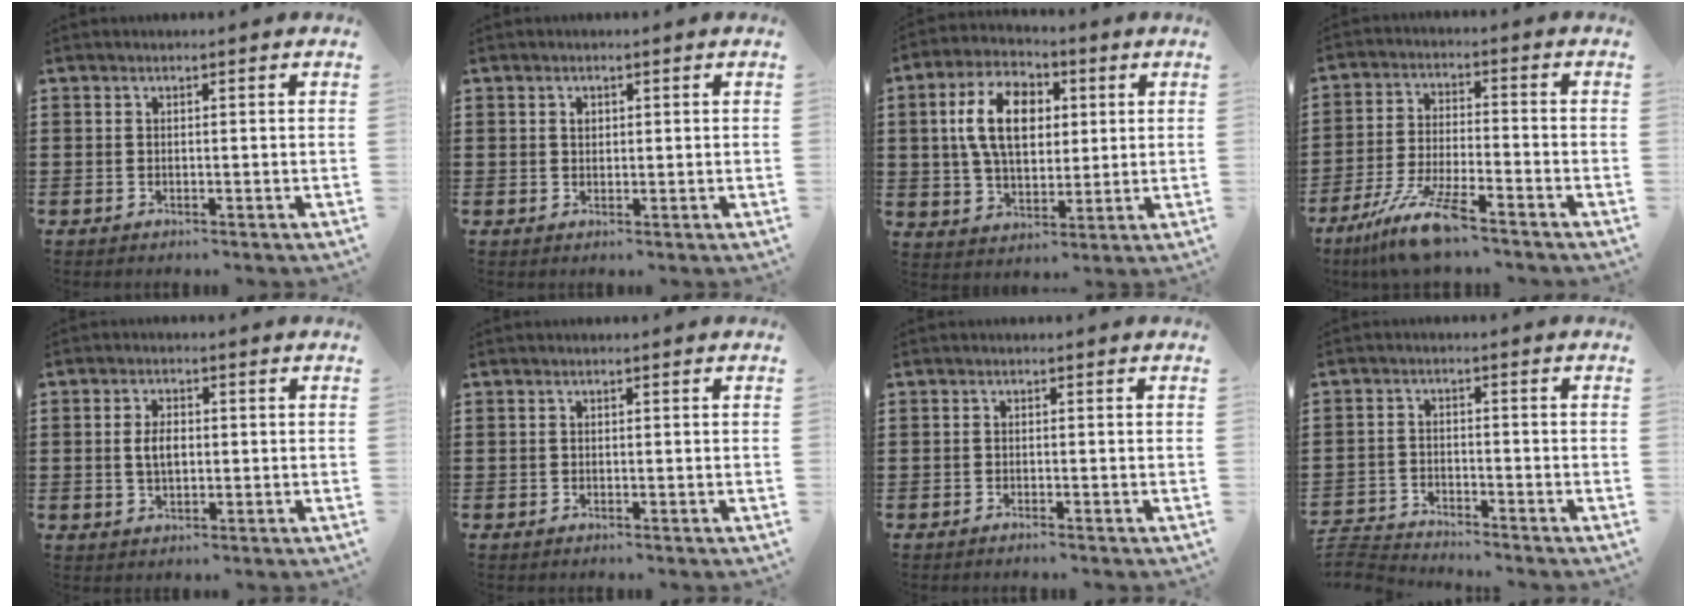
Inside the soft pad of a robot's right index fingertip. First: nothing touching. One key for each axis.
{"total": 1.1, "fx": 0.5, "fy": 0.8, "fz": 0.6, "tx": -0.013, "ty": 0.004, "tz": 0.009}
{"total": 10.9, "fx": 2.2, "fy": 6.6, "fz": 8.4, "tx": -0.185, "ty": 0.013, "tz": 0.034}
{"total": 9.7, "fx": -7.5, "fy": 0.9, "fz": 6.1, "tx": -0.137, "ty": -0.004, "tz": -0.147}
{"total": 3.6, "fx": 0.1, "fy": 2.0, "fz": 3.0, "tx": -0.068, "ty": 0.005, "tz": -0.002}
{"total": 0.0}
{"total": 0.6, "fx": -0.6, "fy": 0.0, "fz": 0.2, "tx": -0.006, "ty": -0.002, "tz": -0.012}
{"total": 3.3, "fx": -3.2, "fy": 0.3, "fz": 0.0, "tx": -0.014, "ty": -0.001, "tz": -0.073}